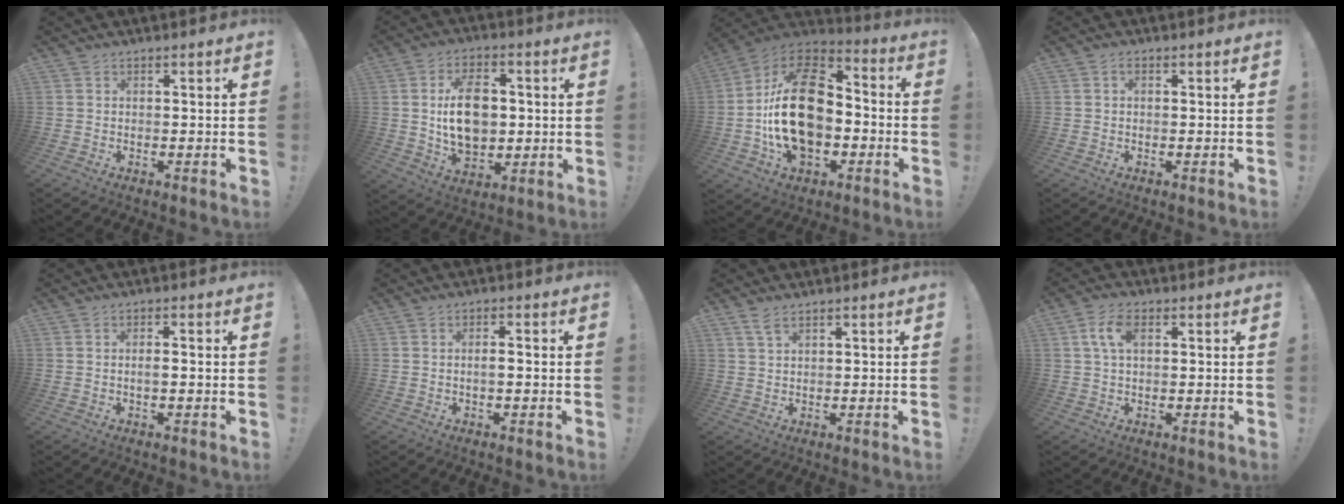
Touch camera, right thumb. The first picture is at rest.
{"total": 18.5, "force": [0.3, 13.0, 13.1], "torque": [-0.224, 0.004, 0.005]}
{"total": 26.8, "force": [-1.9, 17.5, 20.2], "torque": [-0.375, 0.034, -0.019]}
{"total": 0.9, "force": [0.0, 0.6, 0.7], "torque": [-0.017, 0.005, -0.001]}
{"total": 1.9, "force": [-0.7, 0.3, 1.8], "torque": [-0.031, 0.003, -0.014]}
{"total": 2.3, "force": [-0.6, 0.6, 2.1], "torque": [-0.037, 0.005, -0.013]}
{"total": 3.1, "force": [2.1, 1.1, 2.0], "torque": [-0.037, -0.008, 0.038]}
{"total": 6.3, "force": [1.8, 3.4, 4.9], "torque": [-0.099, 0.005, 0.031]}